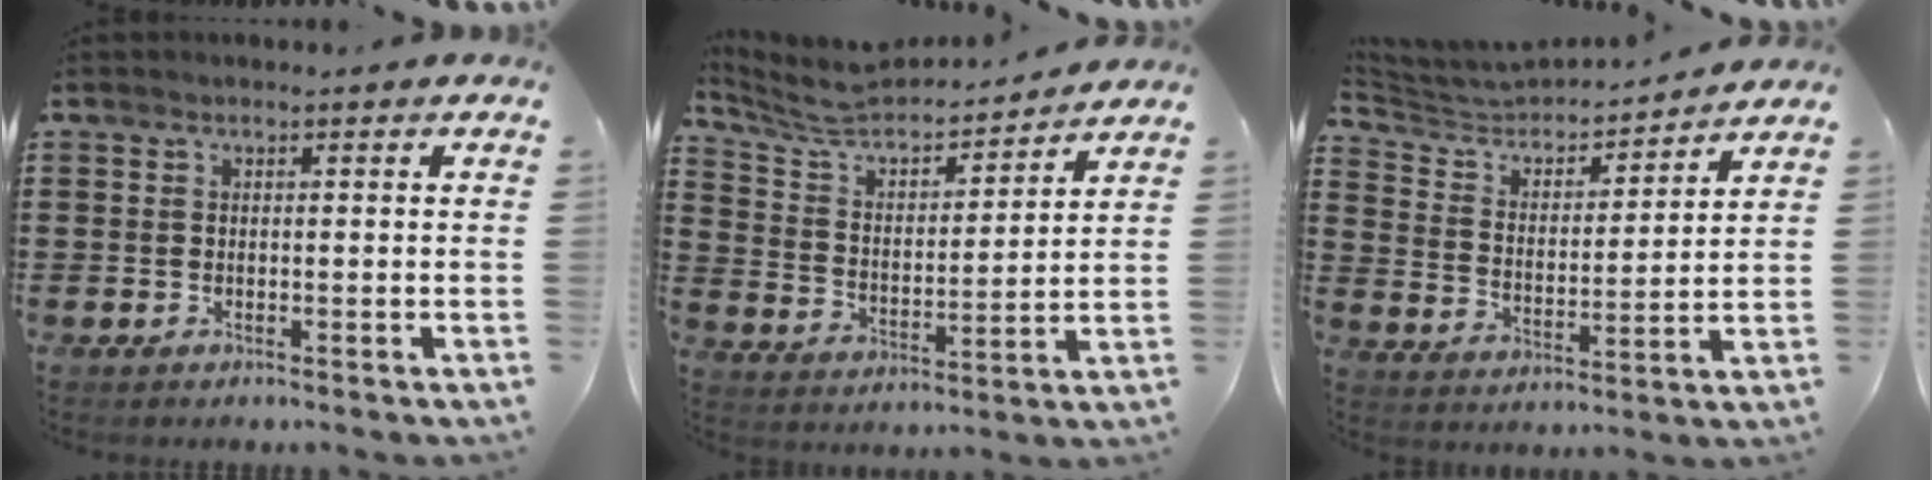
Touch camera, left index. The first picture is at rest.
{"total": 5.3, "force": [4.9, 1.3, 1.6], "torque": [-0.058, -0.039, 0.077]}
{"total": 4.3, "force": [4.1, 1.2, 0.6], "torque": [-0.040, -0.031, 0.063]}